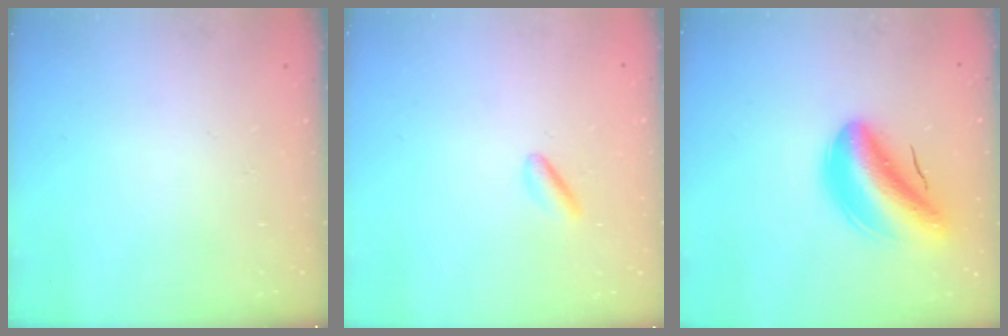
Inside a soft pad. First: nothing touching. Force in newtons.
{"total": 2.7, "press": 2.5, "slide": 0.9}
{"total": 10.1, "press": 9.5, "slide": 3.2}